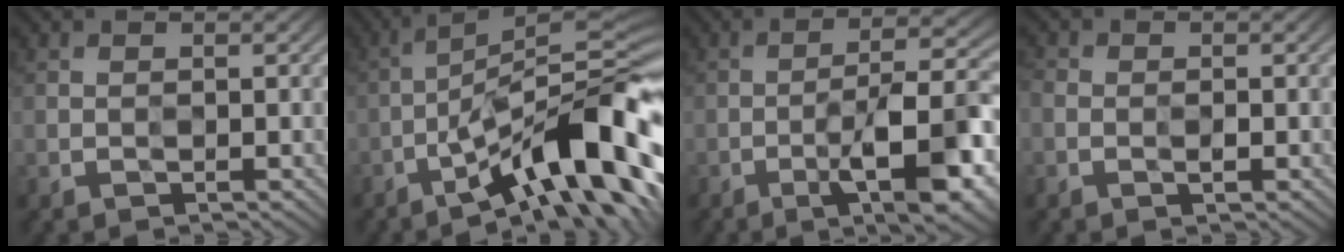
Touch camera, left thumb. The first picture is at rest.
{"total": 14.1, "force": [-7.4, 2.9, 11.6], "torque": [-0.175, 0.023, -0.128]}
{"total": 11.7, "force": [-5.7, 2.9, 9.8], "torque": [-0.142, 0.016, -0.086]}
{"total": 2.1, "force": [-0.8, 1.5, 1.2], "torque": [-0.030, -0.002, -0.019]}